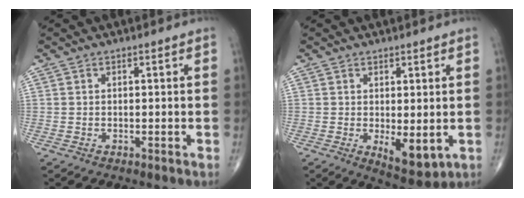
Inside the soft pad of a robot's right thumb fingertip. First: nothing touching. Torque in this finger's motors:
{"motor_torque": [0.33, 0.94, -0.04, -0.10, 0.21]}